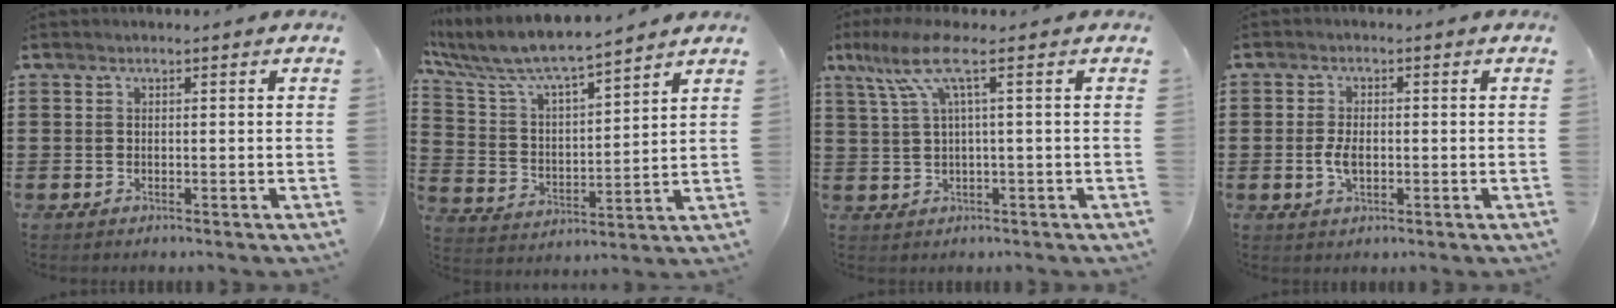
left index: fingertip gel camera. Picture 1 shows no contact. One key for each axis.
{"total": 7.0, "fx": 6.3, "fy": 0.9, "fz": 2.9, "tx": -0.087, "ty": -0.039, "tz": 0.105}
{"total": 7.0, "fx": 1.9, "fy": 1.1, "fz": 6.6, "tx": -0.148, "ty": -0.001, "tz": 0.027}
{"total": 3.3, "fx": -0.4, "fy": 1.6, "fz": 2.9, "tx": -0.069, "ty": -0.003, "tz": -0.012}